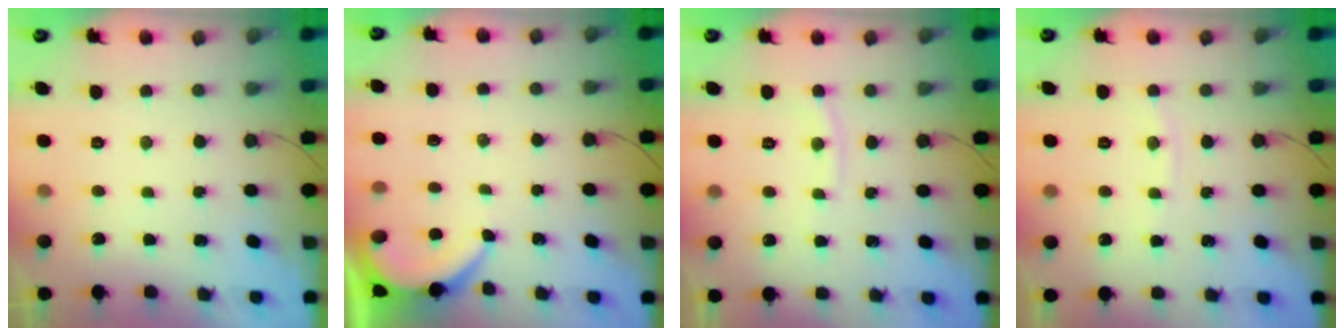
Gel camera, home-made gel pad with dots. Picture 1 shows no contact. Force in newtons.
{"total": 2.6, "press": 2.6, "slide": 0.3}
{"total": 4.0, "press": 4.0, "slide": 0.2}
{"total": 4.7, "press": 4.7, "slide": 0.7}